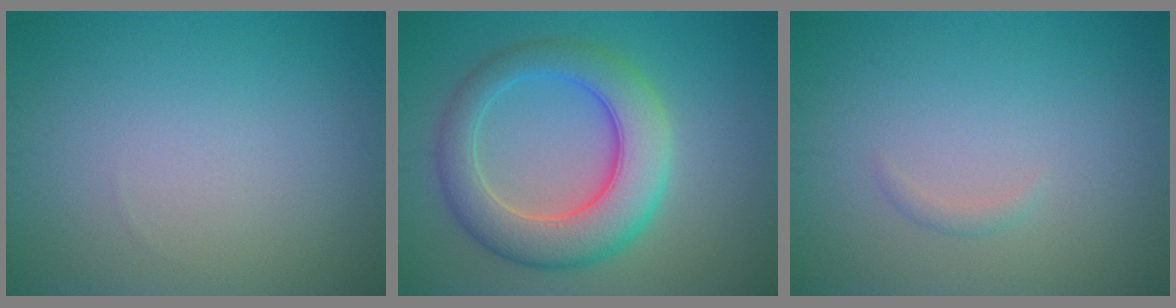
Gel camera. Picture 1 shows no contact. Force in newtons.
{"total": 7.7, "press": 7.7, "slide": 0.4}
{"total": 0.7, "press": 0.7, "slide": 0.0}